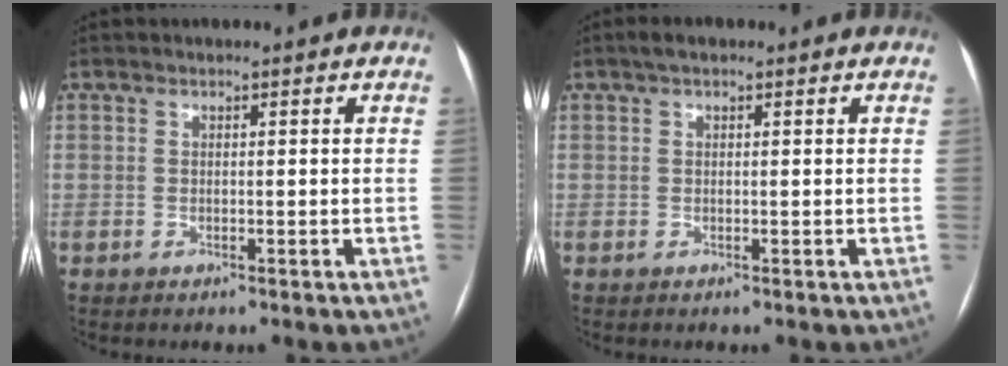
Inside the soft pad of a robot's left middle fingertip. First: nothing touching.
{"total": 1.9, "force": [1.2, 0.7, 1.3], "torque": [-0.026, 0.021, 0.019]}